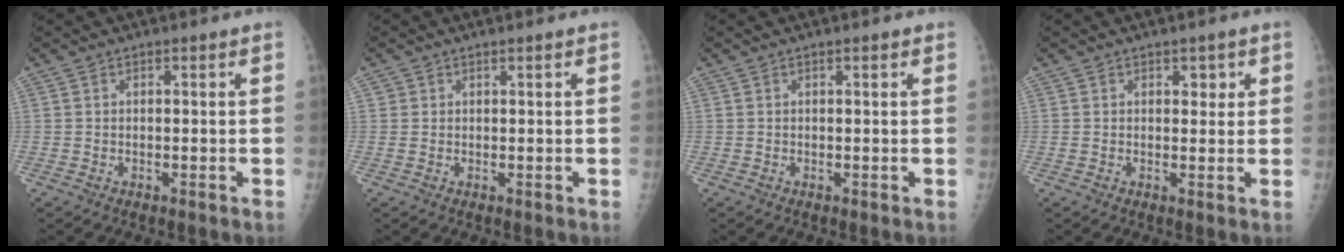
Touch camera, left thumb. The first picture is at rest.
{"total": 0.7, "force": [0.5, 0.4, 0.0], "torque": [0.010, -0.001, 0.010]}
{"total": 0.6, "force": [0.4, 0.1, 0.5], "torque": [-0.007, 0.001, 0.003]}
{"total": 2.3, "force": [1.2, 1.3, 1.4], "torque": [0.004, -0.003, 0.016]}